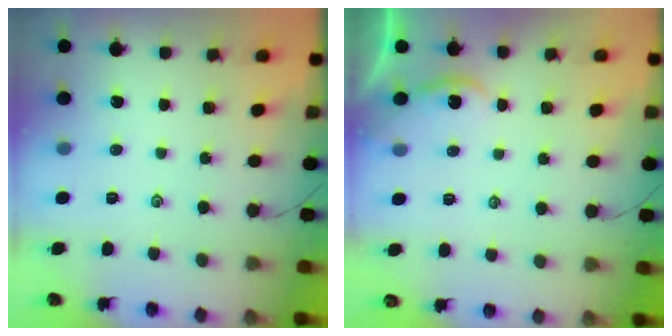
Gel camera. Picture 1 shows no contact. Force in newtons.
{"total": 1.2, "press": 1.2, "slide": 0.2}